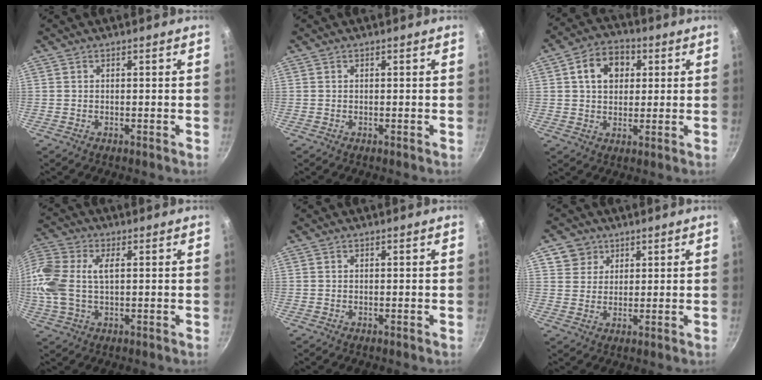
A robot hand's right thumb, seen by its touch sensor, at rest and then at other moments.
{"total": 0.0}
{"total": 9.4, "force": [2.7, 7.0, 5.6], "torque": [-0.067, 0.009, 0.032]}
{"total": 15.3, "force": [2.1, 9.4, 11.9], "torque": [-0.266, 0.019, 0.030]}
{"total": 0.0}
{"total": 5.0, "force": [2.6, 4.2, 0.4], "torque": [0.028, 0.004, 0.045]}